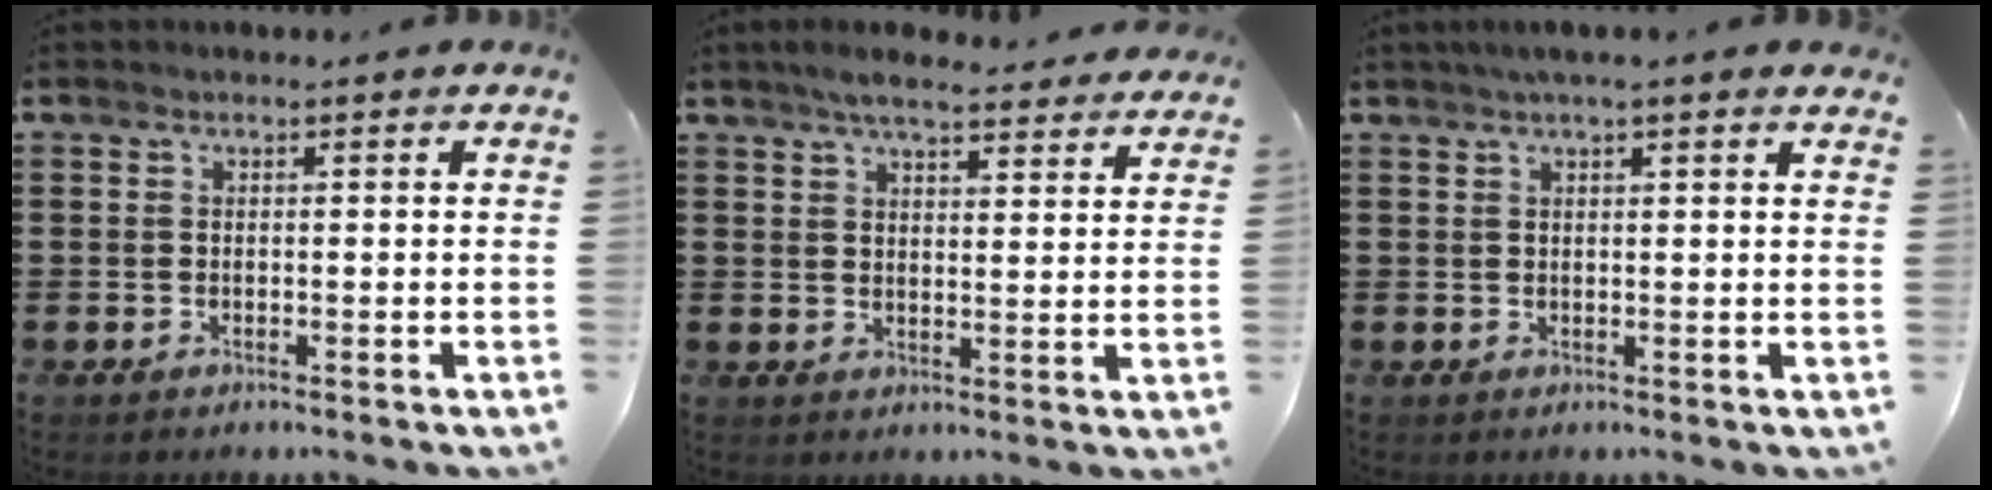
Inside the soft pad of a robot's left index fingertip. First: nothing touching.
{"total": 5.3, "force": [4.8, 0.6, 2.1], "torque": [-0.053, -0.009, 0.087]}
{"total": 2.4, "force": [1.8, 0.2, 1.5], "torque": [-0.033, 0.005, 0.034]}